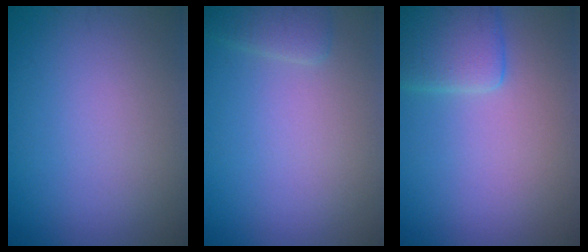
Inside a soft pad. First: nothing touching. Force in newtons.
{"total": 1.6, "press": 1.6, "slide": 0.2}
{"total": 3.6, "press": 3.6, "slide": 0.4}